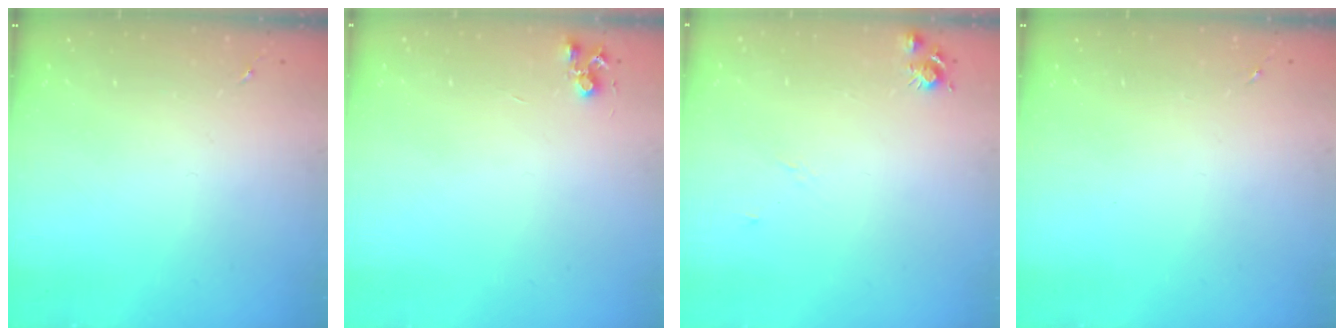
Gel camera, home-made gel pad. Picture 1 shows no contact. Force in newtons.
{"total": 4.6, "press": 4.5, "slide": 0.7}
{"total": 6.5, "press": 6.5, "slide": 0.8}
{"total": 0.0}